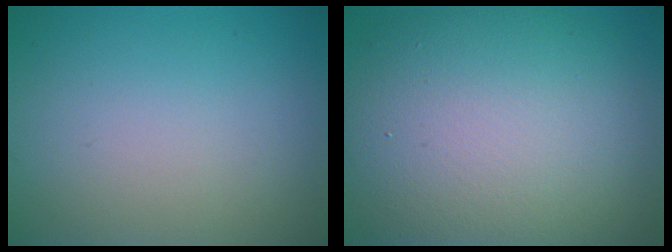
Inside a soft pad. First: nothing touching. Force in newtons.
{"total": 13.7, "press": 13.6, "slide": 1.4}